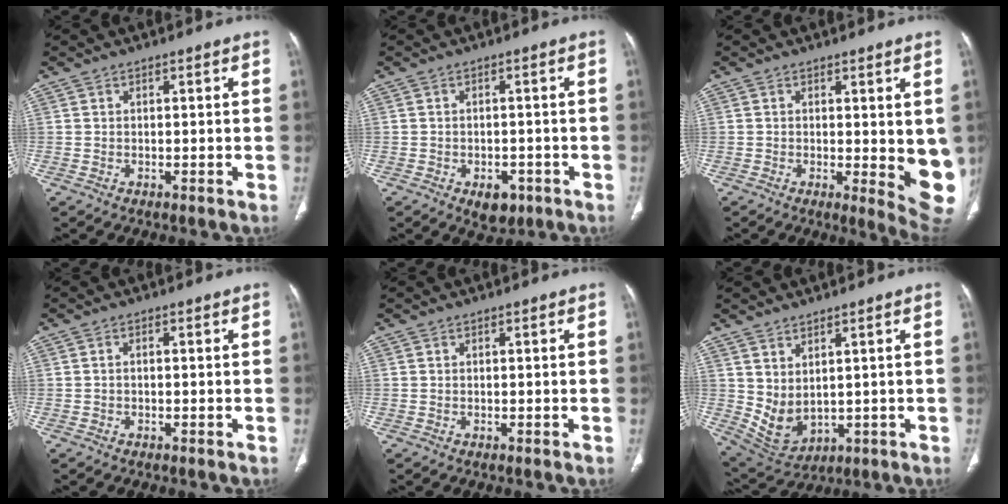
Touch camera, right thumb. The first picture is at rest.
{"total": 4.5, "force": [-2.2, 2.9, 2.5], "torque": [-0.018, 0.009, -0.022]}
{"total": 8.8, "force": [-0.3, 2.8, 8.3], "torque": [-0.089, -0.019, 0.000]}
{"total": 0.6, "force": [-0.2, 0.4, 0.4], "torque": [-0.006, 0.002, -0.007]}
{"total": 0.0}
{"total": 6.9, "force": [1.7, 4.2, 5.2], "torque": [-0.084, -0.019, 0.061]}